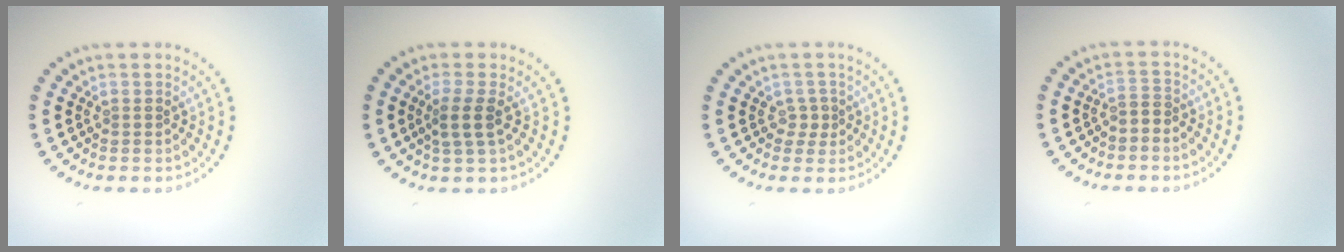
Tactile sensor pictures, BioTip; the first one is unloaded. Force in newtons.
{"total": 2.2, "press": 1.7, "slide": 1.4}
{"total": 1.1, "press": 0.7, "slide": 0.7}
{"total": 1.0, "press": 0.8, "slide": 0.7}